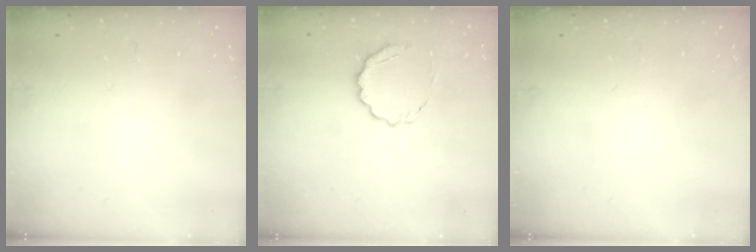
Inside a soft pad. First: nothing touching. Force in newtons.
{"total": 5.6, "press": 5.4, "slide": 1.4}
{"total": 0.0}